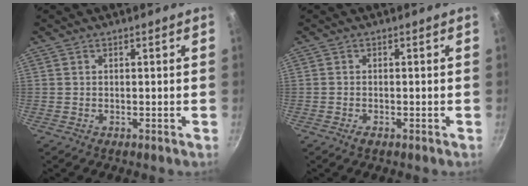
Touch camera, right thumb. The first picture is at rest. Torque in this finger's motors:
{"motor_torque": [0.22, -0.03, -0.07, -0.46, -0.08]}